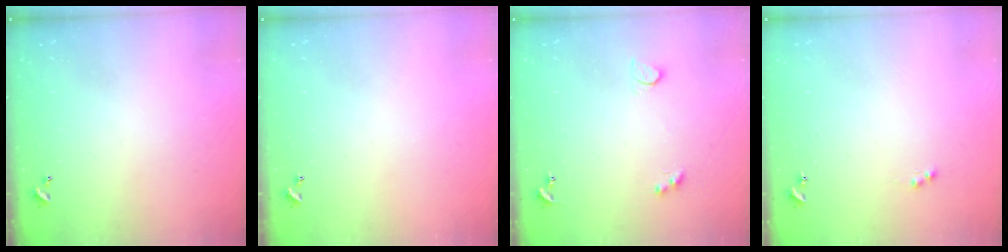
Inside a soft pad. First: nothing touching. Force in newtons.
{"total": 0.0}
{"total": 2.8, "press": 2.8, "slide": 0.5}
{"total": 1.0, "press": 0.9, "slide": 0.5}